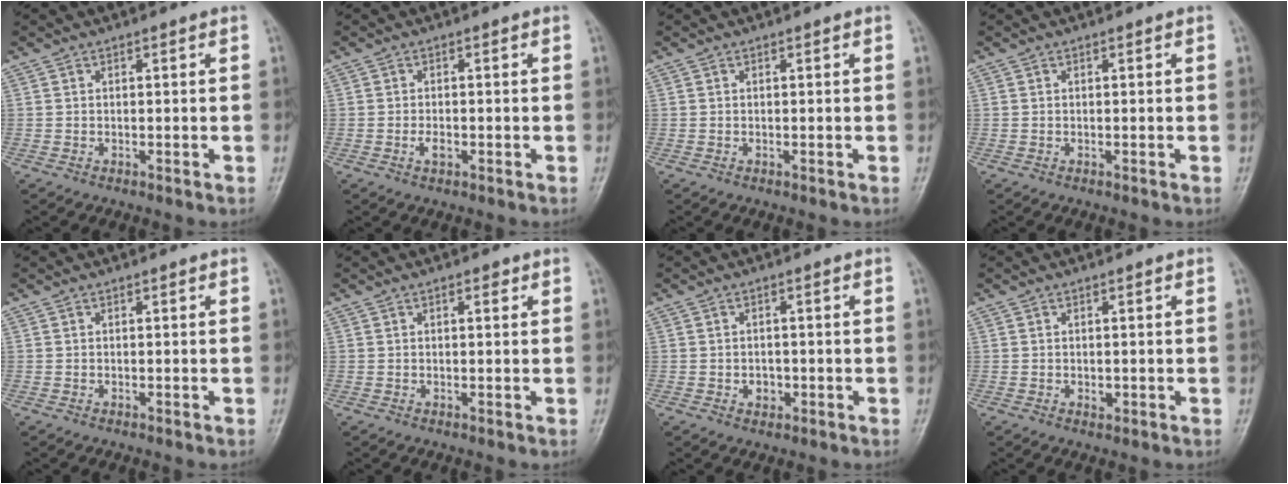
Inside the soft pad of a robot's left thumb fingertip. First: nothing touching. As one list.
[{"total": 1.7, "force": [-0.6, 1.0, 1.3], "torque": [-0.022, 0.000, -0.012]}, {"total": 0.0}, {"total": 0.0}, {"total": 0.0}, {"total": 1.4, "force": [0.7, 0.6, 1.1], "torque": [-0.012, 0.000, 0.008]}, {"total": 2.2, "force": [-0.6, 1.8, 1.1], "torque": [-0.005, 0.003, -0.005]}, {"total": 1.1, "force": [0.0, 0.8, 0.7], "torque": [-0.007, -0.001, 0.001]}]